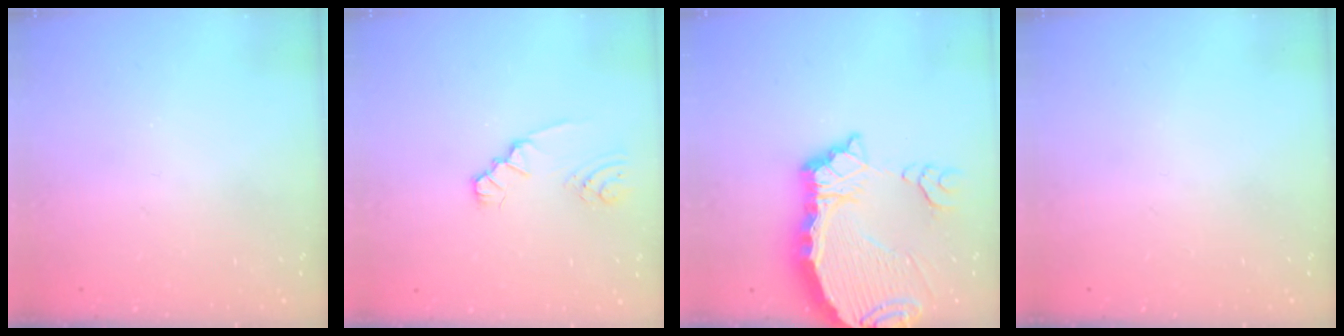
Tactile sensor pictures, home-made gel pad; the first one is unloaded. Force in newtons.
{"total": 2.1, "press": 2.1, "slide": 0.3}
{"total": 10.4, "press": 10.3, "slide": 1.3}
{"total": 0.0}